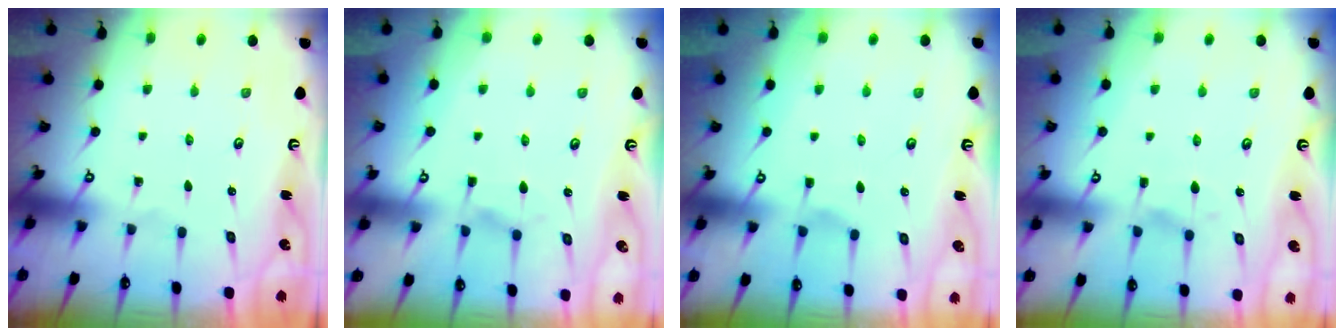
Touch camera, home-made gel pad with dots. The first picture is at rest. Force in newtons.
{"total": 1.6, "press": 1.3, "slide": 0.9}
{"total": 1.5, "press": 0.9, "slide": 1.2}
{"total": 1.6, "press": 1.2, "slide": 1.0}